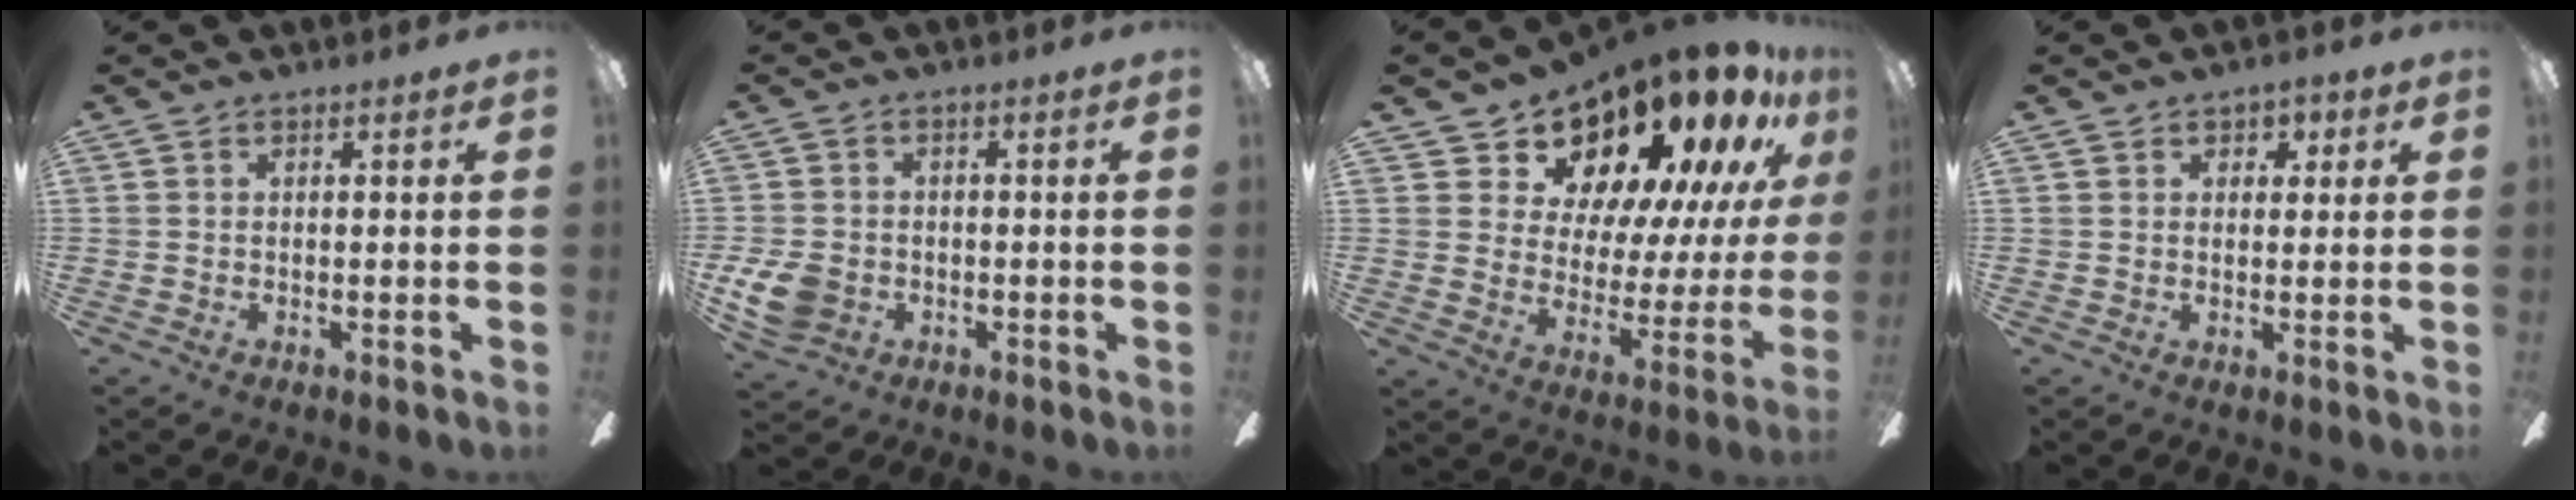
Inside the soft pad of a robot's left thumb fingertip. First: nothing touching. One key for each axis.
{"total": 7.7, "fx": -2.2, "fy": 6.3, "fz": 4.0, "tx": -0.089, "ty": 0.015, "tz": -0.038}
{"total": 17.8, "fx": 15.5, "fy": 6.6, "fz": 5.8, "tx": -0.099, "ty": -0.135, "tz": 0.269}
{"total": 2.6, "fx": 1.2, "fy": 2.2, "fz": 0.6, "tx": 0.007, "ty": 0.000, "tz": 0.017}